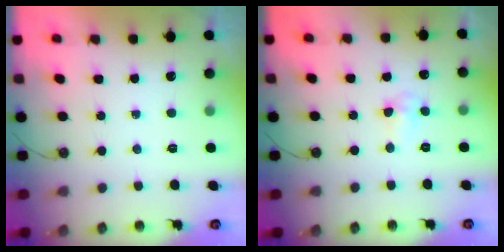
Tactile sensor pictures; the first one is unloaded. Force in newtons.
{"total": 3.7, "press": 3.7, "slide": 0.6}